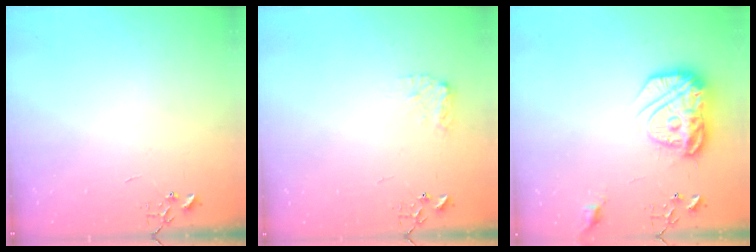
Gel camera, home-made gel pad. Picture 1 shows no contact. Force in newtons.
{"total": 7.9, "press": 7.9, "slide": 0.3}
{"total": 17.7, "press": 17.6, "slide": 1.4}